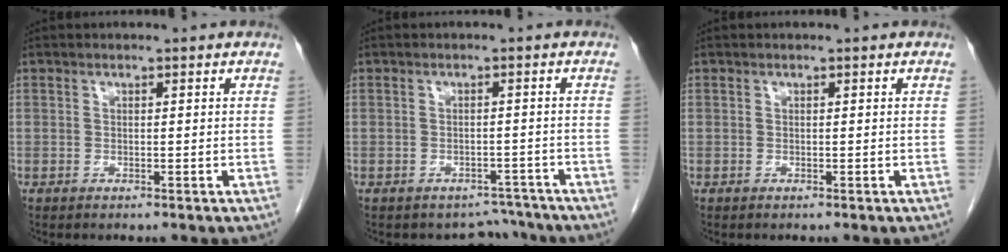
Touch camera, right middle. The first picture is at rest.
{"total": 3.9, "force": [-3.5, 1.7, -0.7], "torque": [0.015, 0.014, -0.043]}
{"total": 0.0}